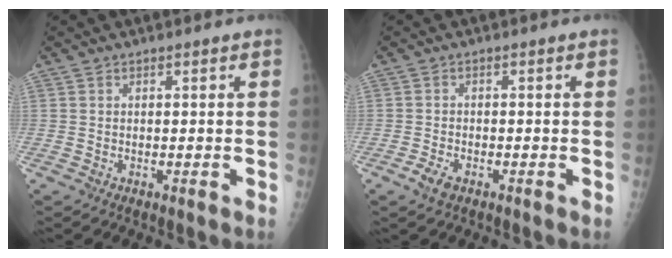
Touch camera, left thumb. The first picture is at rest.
{"total": 2.9, "force": [-1.7, 1.5, 1.8], "torque": [-0.038, 0.004, -0.032]}